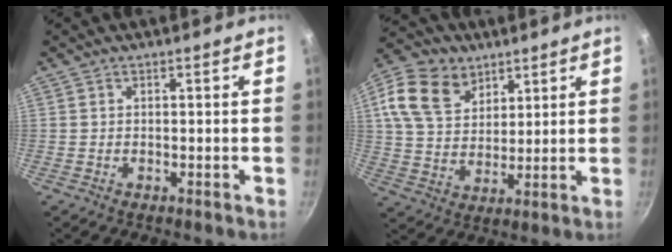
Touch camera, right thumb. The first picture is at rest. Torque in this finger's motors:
{"motor_torque": [0.08, 0.21, 0.05, 0.04, 0.19]}